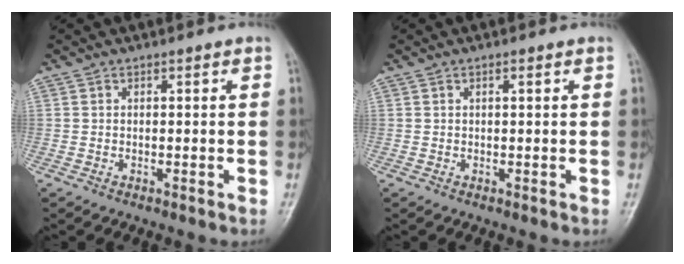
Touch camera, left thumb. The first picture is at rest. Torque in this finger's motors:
{"motor_torque": [-0.11, -0.05, -0.05, -0.04, -0.07]}